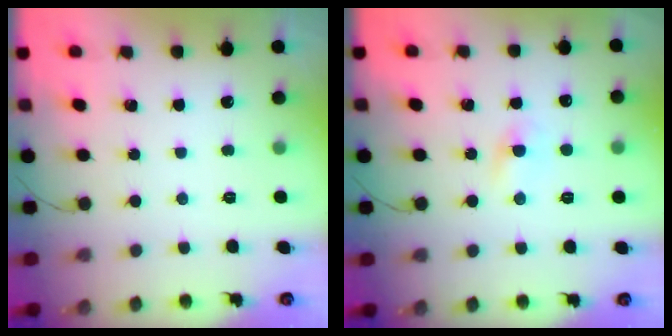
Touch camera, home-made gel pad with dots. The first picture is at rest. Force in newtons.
{"total": 2.0, "press": 1.8, "slide": 1.0}